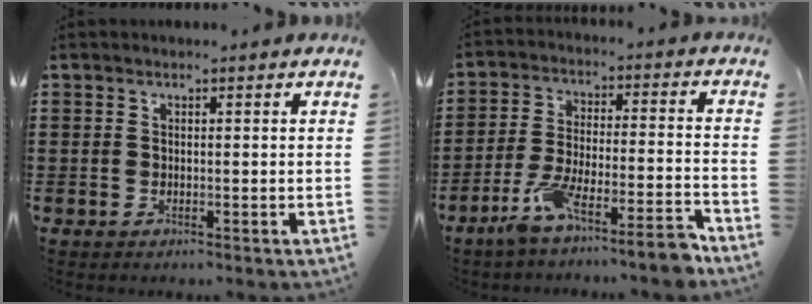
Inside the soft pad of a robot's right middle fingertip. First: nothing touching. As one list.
[{"total": 8.7, "force": [-7.1, 0.4, 5.1], "torque": [-0.091, 0.003, -0.134]}]